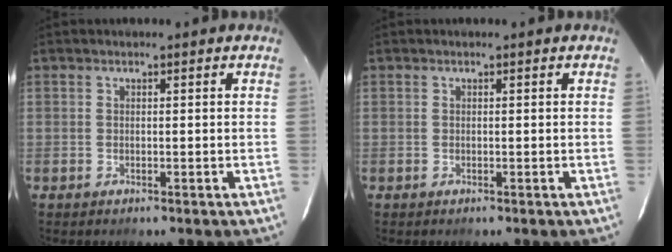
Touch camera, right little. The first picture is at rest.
{"total": 0.0}